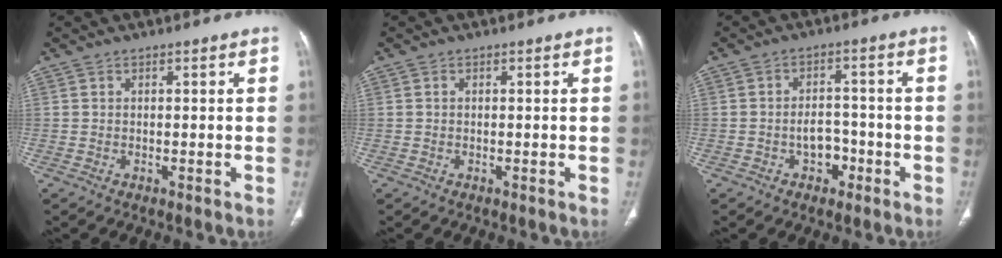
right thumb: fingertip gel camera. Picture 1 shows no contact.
{"total": 0.0}
{"total": 5.0, "force": [-2.1, 3.6, 2.6], "torque": [-0.019, 0.029, -0.033]}